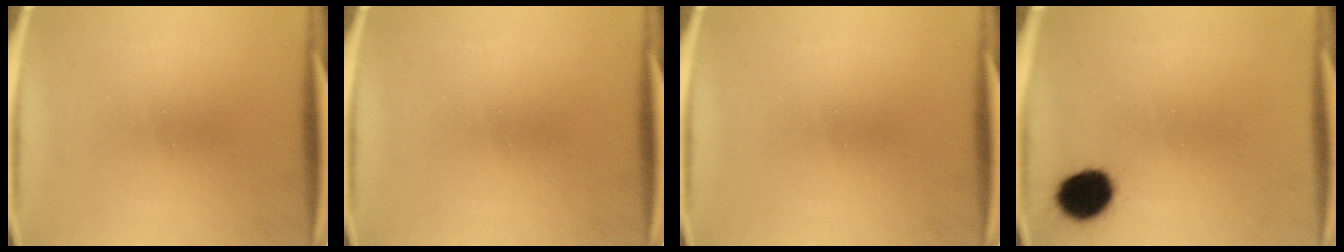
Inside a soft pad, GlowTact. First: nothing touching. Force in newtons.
{"total": 0.0}
{"total": 0.0}
{"total": 9.2}